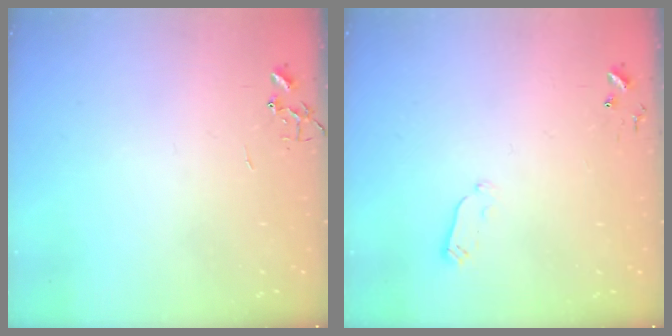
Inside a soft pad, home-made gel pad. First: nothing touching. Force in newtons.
{"total": 2.9, "press": 2.9, "slide": 0.4}